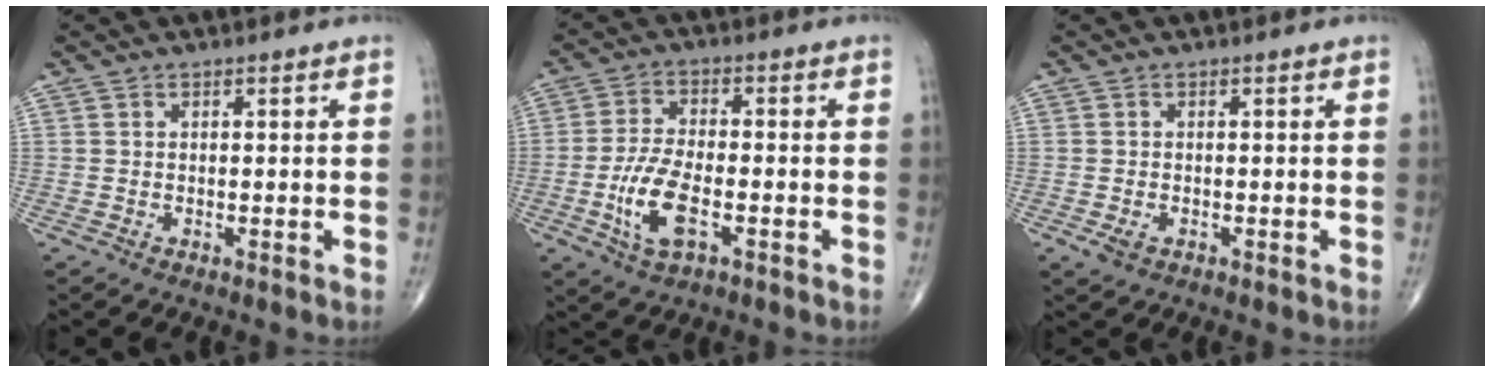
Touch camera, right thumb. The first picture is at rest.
{"total": 9.2, "force": [-3.0, 4.0, 7.7], "torque": [-0.163, 0.010, -0.056]}
{"total": 1.9, "force": [-0.8, 1.2, 1.2], "torque": [-0.024, -0.001, -0.010]}